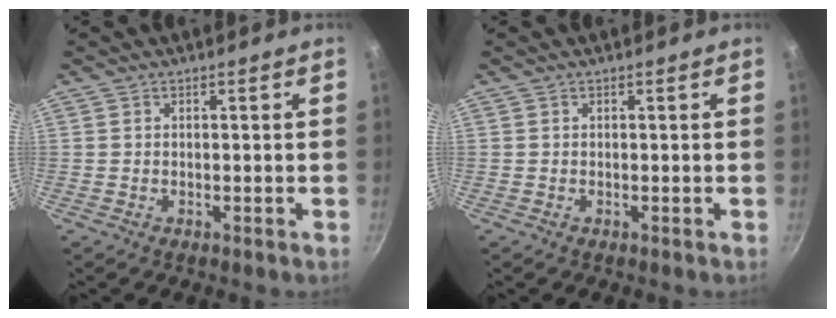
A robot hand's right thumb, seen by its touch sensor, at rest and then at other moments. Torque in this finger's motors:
{"motor_torque": [0.02, 0.02, 0.00, 0.00, 0.01]}